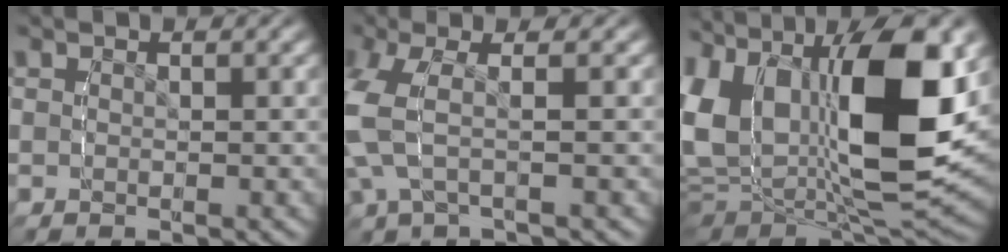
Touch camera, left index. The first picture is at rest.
{"total": 5.9, "force": [0.4, 3.6, 4.7], "torque": [-0.120, 0.011, -0.003]}
{"total": 18.6, "force": [0.5, 12.5, 13.8], "torque": [-0.290, -0.023, 0.009]}